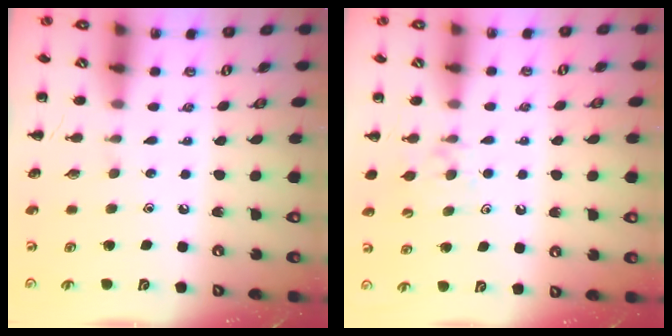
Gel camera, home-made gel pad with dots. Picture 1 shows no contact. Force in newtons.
{"total": 5.1, "press": 4.8, "slide": 1.6}